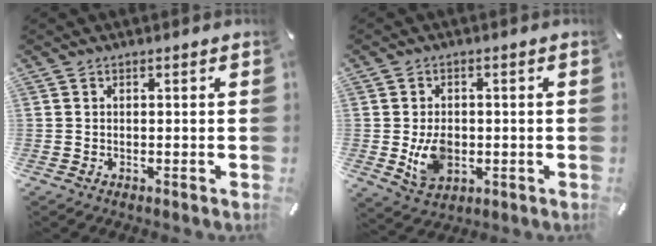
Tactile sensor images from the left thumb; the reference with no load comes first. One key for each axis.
{"total": 7.5, "fx": -0.7, "fy": 5.7, "fz": 4.8, "tx": -0.093, "ty": -0.002, "tz": -0.012}